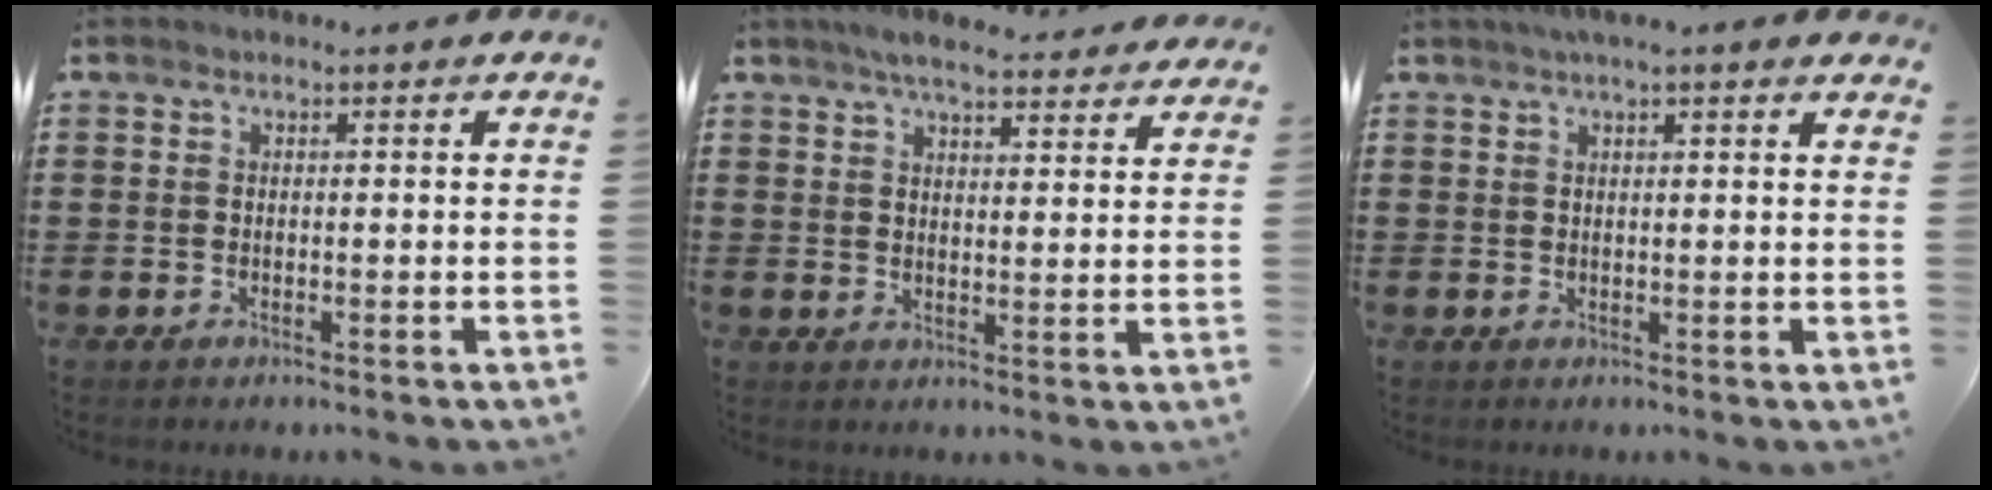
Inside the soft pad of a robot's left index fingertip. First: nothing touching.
{"total": 5.3, "force": [4.8, 0.6, 2.1], "torque": [-0.053, -0.009, 0.087]}
{"total": 2.4, "force": [1.8, 0.2, 1.5], "torque": [-0.033, 0.005, 0.034]}